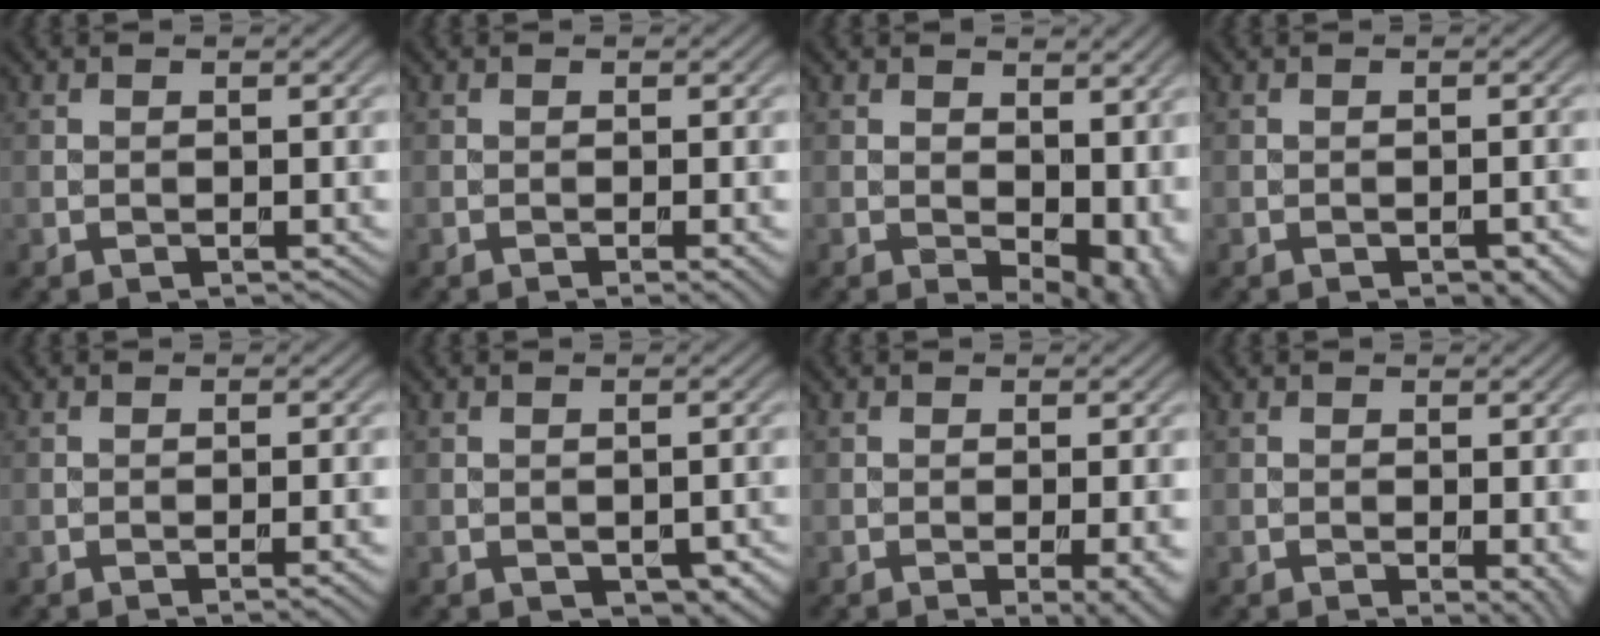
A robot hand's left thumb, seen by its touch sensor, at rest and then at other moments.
{"total": 1.5, "force": [-0.6, 0.1, 1.4], "torque": [-0.021, 0.000, -0.011]}
{"total": 8.3, "force": [0.0, 5.0, 6.6], "torque": [-0.086, -0.020, 0.018]}
{"total": 2.5, "force": [-1.5, 0.9, 1.7], "torque": [-0.022, -0.001, -0.016]}
{"total": 2.1, "force": [-1.0, 0.3, 1.8], "torque": [-0.023, 0.003, -0.017]}
{"total": 2.5, "force": [-1.0, 1.5, 1.8], "torque": [-0.027, -0.010, -0.008]}
{"total": 3.6, "force": [-1.2, 0.8, 3.4], "torque": [-0.045, -0.003, -0.013]}
{"total": 1.9, "force": [-0.3, 0.4, 1.9], "torque": [-0.022, -0.008, -0.005]}